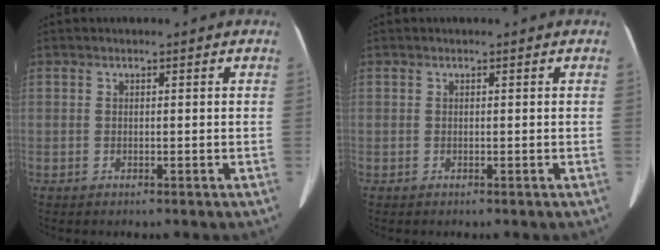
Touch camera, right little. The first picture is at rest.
{"total": 0.0}